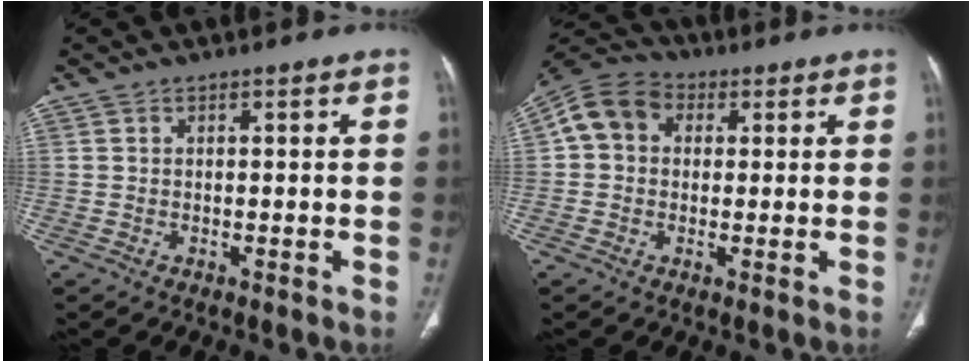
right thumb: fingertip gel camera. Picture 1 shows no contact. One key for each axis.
{"total": 8.8, "fx": 1.5, "fy": 7.3, "fz": 4.7, "tx": -0.077, "ty": 0.024, "tz": 0.013}